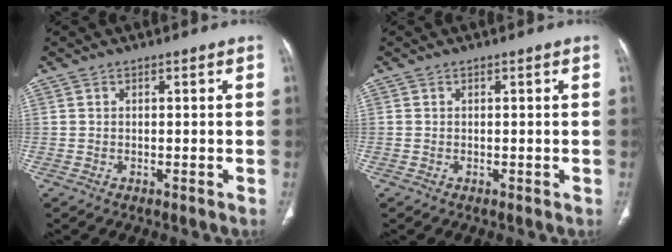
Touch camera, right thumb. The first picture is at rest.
{"total": 0.0}